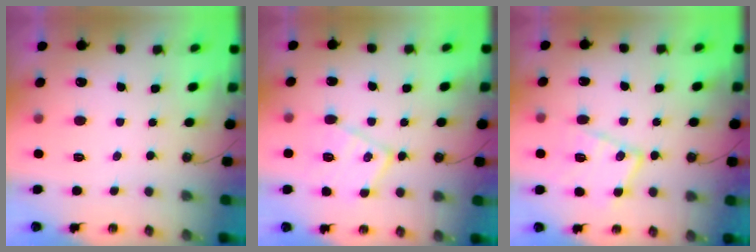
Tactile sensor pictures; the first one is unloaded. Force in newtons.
{"total": 13.0, "press": 12.9, "slide": 0.6}
{"total": 15.4, "press": 15.3, "slide": 0.9}